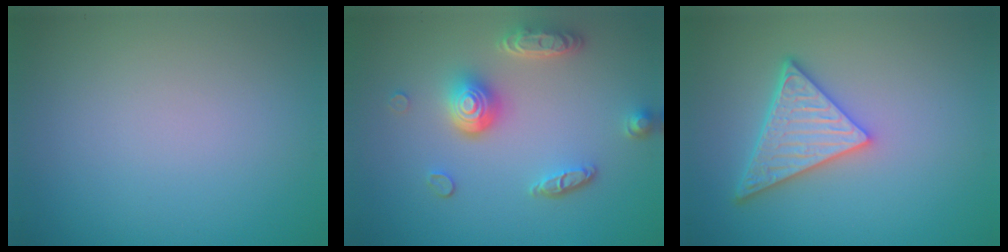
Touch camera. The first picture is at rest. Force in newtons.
{"total": 4.9, "press": 3.7, "slide": 3.2}
{"total": 4.8, "press": 4.2, "slide": 2.4}